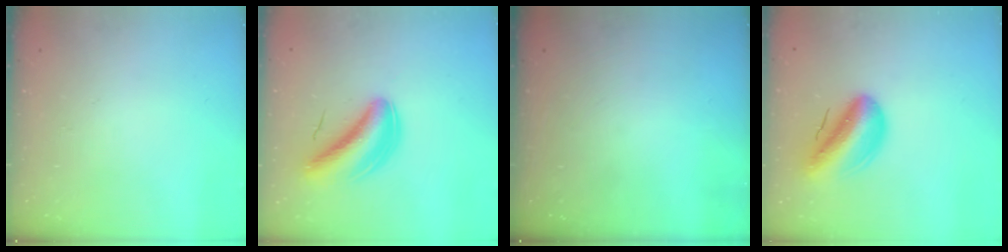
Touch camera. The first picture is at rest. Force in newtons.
{"total": 6.2, "press": 6.0, "slide": 1.9}
{"total": 0.0}
{"total": 11.9, "press": 11.3, "slide": 3.7}